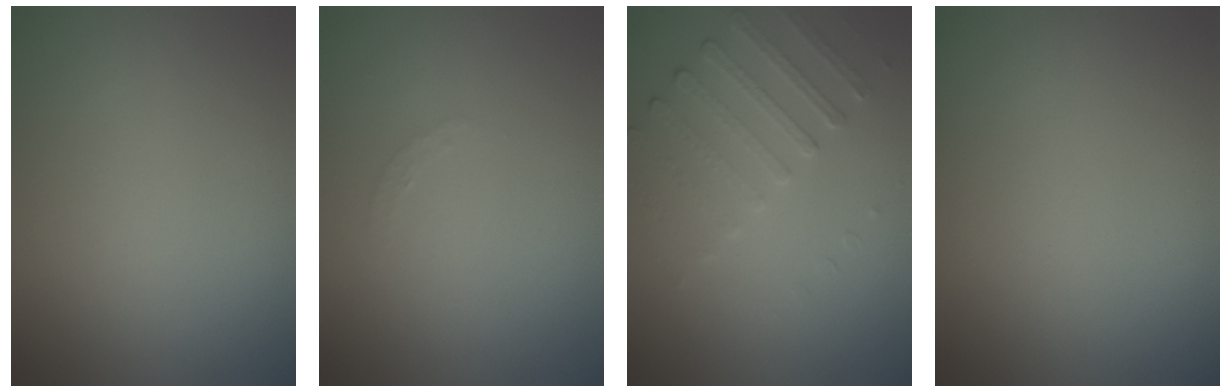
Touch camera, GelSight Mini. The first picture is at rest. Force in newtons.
{"total": 0.7, "press": 0.7, "slide": 0.1}
{"total": 2.2, "press": 1.8, "slide": 1.2}
{"total": 0.0}